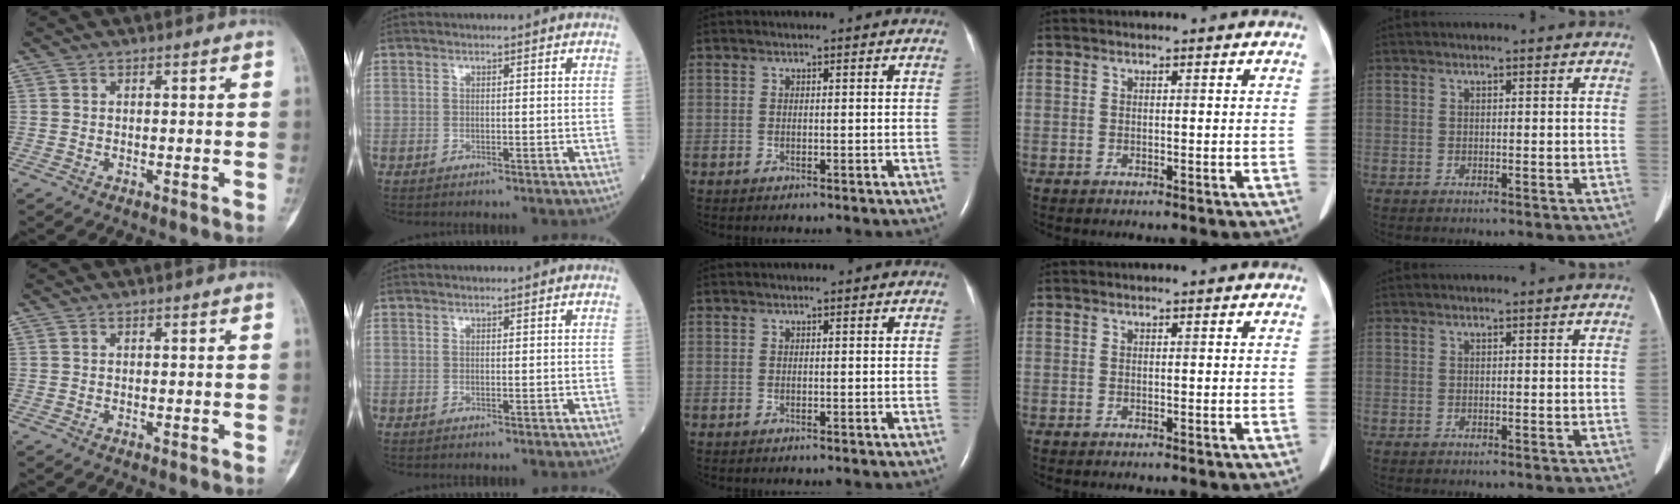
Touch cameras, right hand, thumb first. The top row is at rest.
{}